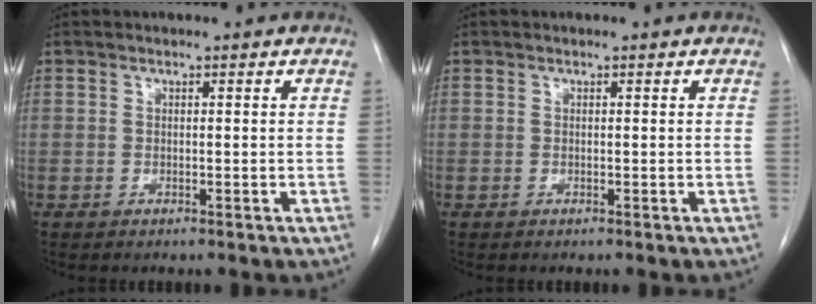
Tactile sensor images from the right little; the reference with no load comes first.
{"total": 0.0}